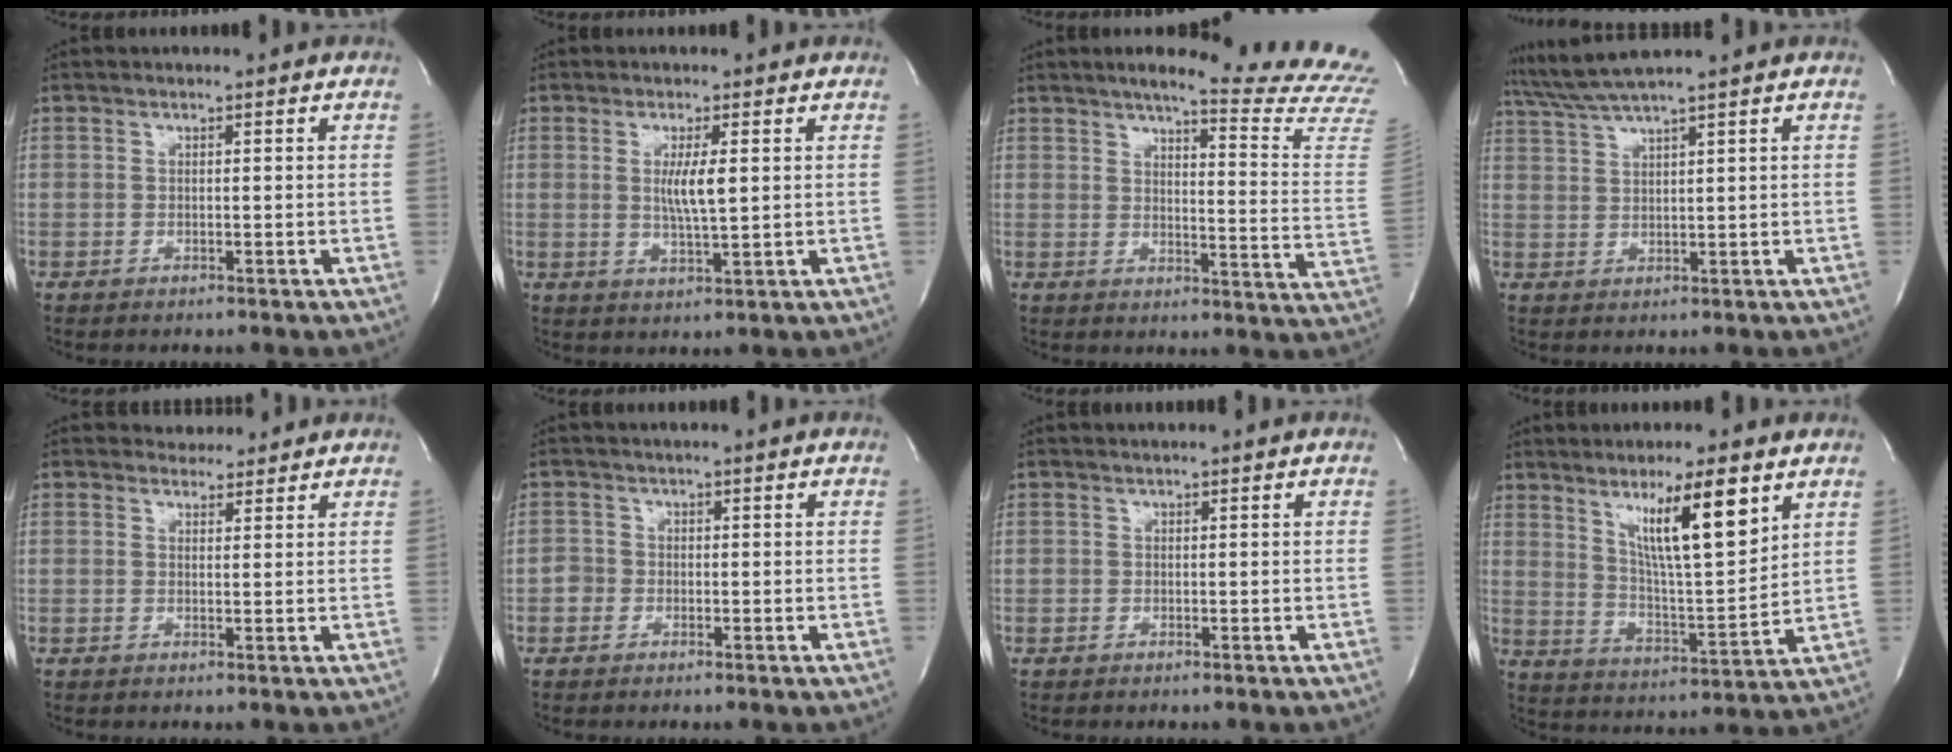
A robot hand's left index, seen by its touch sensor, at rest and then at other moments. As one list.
[{"total": 4.3, "force": [0.5, 0.2, 4.3], "torque": [-0.081, -0.014, 0.010]}, {"total": 21.4, "force": [19.8, -0.4, 8.1], "torque": [-0.103, -0.125, 0.218]}, {"total": 4.8, "force": [4.1, -1.7, 1.9], "torque": [-0.050, 0.003, 0.087]}, {"total": 2.3, "force": [2.1, 0.9, -0.2], "torque": [0.000, 0.000, 0.028]}, {"total": 1.4, "force": [-0.7, 1.2, 0.0], "torque": [0.011, 0.001, -0.016]}, {"total": 0.0}, {"total": 12.1, "force": [6.4, 1.0, 10.2], "torque": [-0.175, -0.014, 0.113]}]